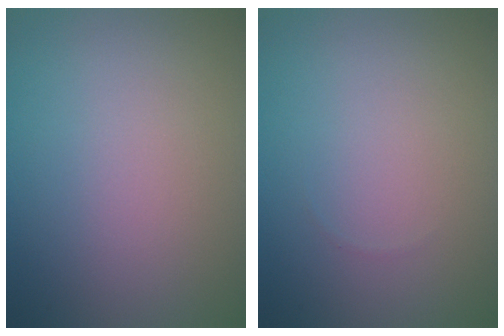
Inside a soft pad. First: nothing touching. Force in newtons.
{"total": 0.0}